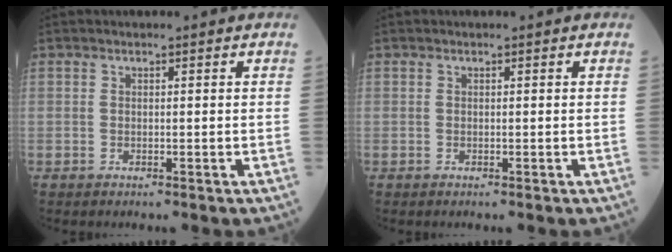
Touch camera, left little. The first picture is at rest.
{"total": 0.0}